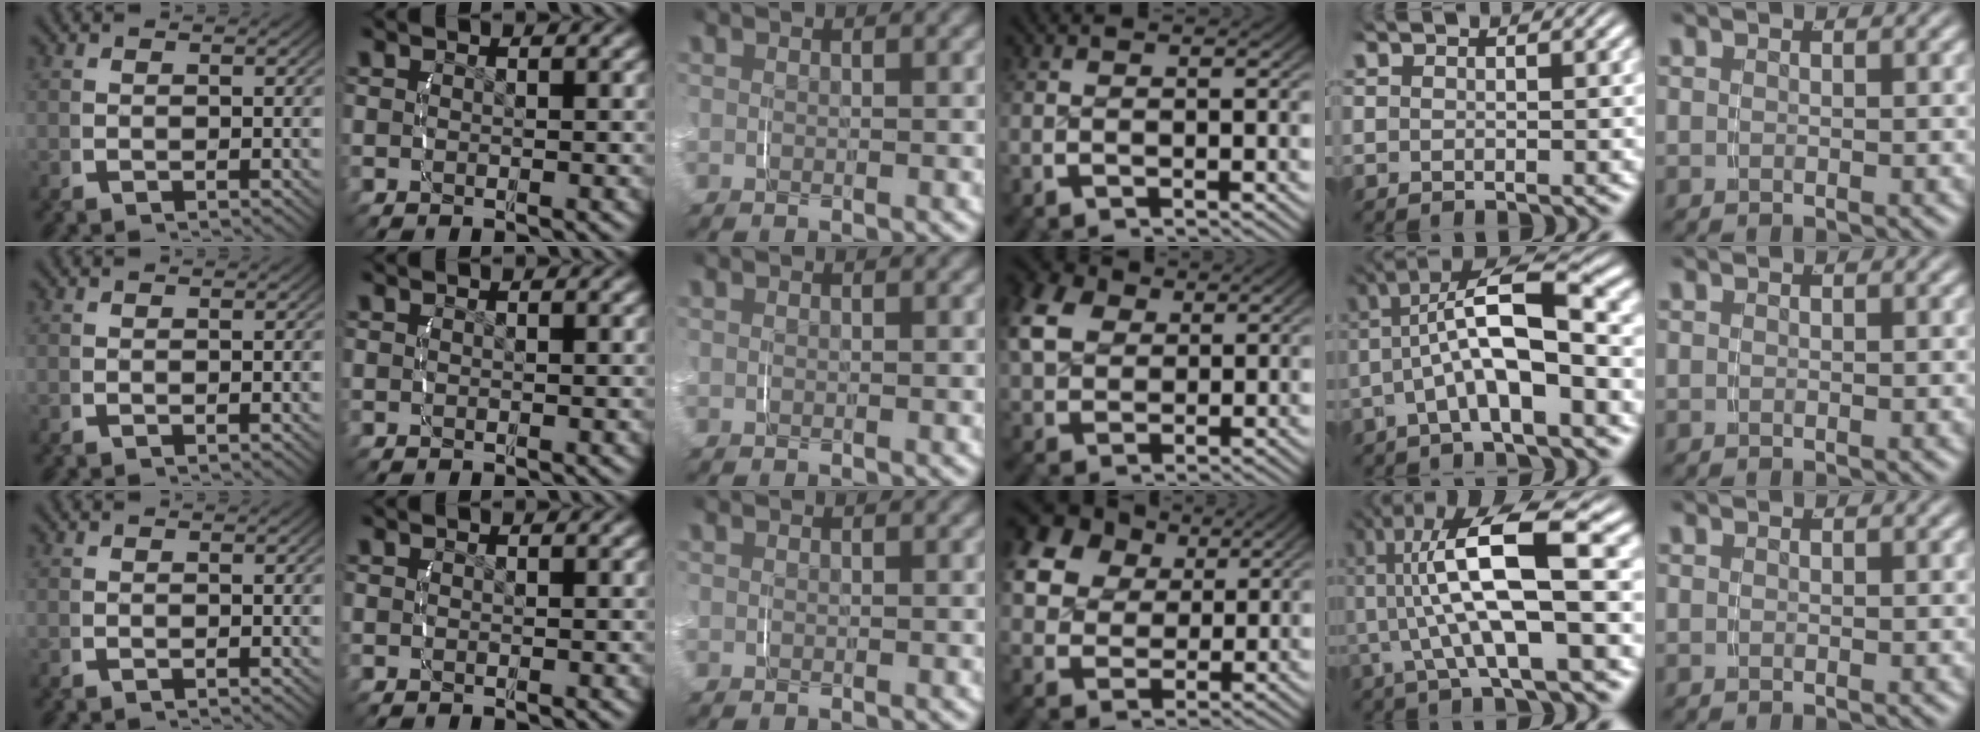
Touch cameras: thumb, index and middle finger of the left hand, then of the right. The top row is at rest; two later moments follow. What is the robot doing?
{"motion": "grasp_and_lifting", "object": "velcro strap"}